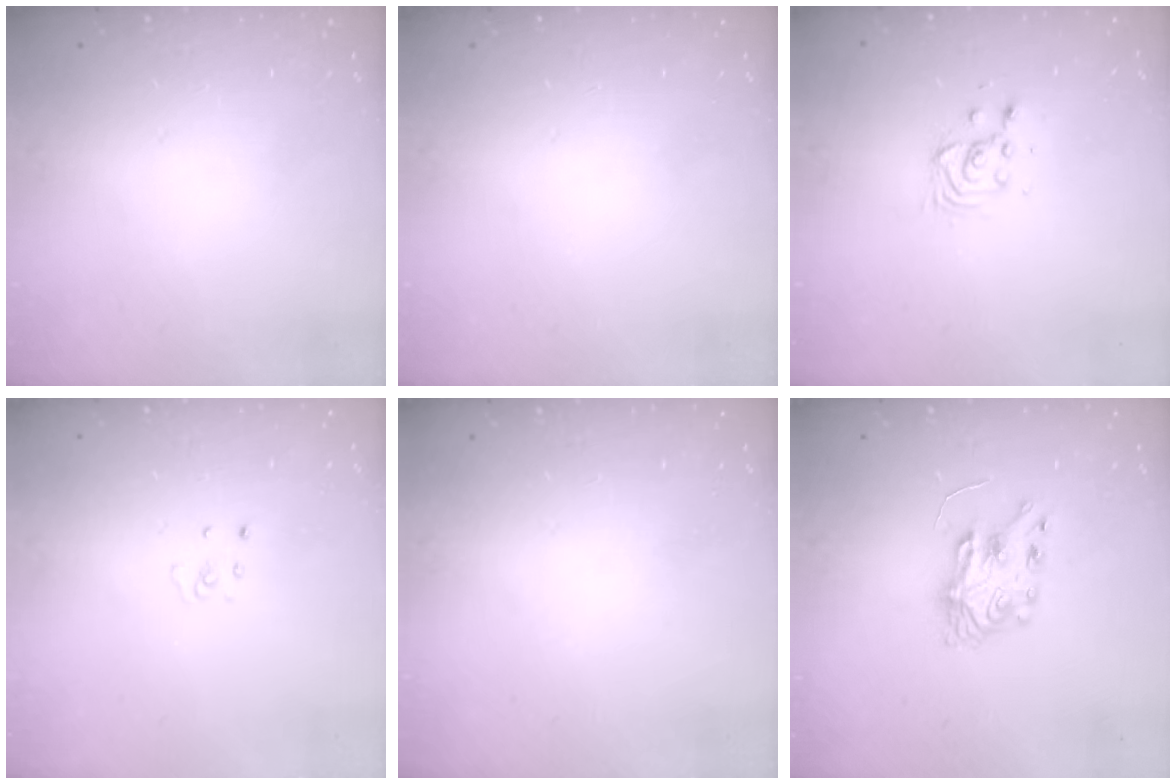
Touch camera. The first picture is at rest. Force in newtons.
{"total": 0.0}
{"total": 3.4, "press": 3.4, "slide": 0.4}
{"total": 2.3, "press": 2.3, "slide": 0.2}
{"total": 0.0}
{"total": 7.5, "press": 7.5, "slide": 0.3}